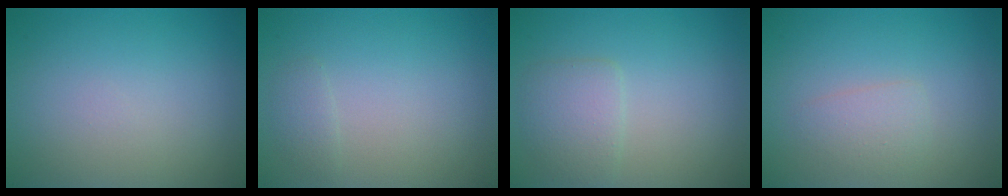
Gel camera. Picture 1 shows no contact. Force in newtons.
{"total": 0.9, "press": 0.9, "slide": 0.0}
{"total": 2.4, "press": 2.4, "slide": 0.2}
{"total": 1.6, "press": 1.6, "slide": 0.0}